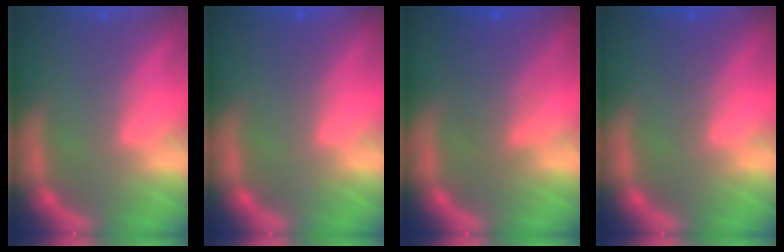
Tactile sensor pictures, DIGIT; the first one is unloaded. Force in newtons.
{"total": 0.9}
{"total": 4.6}
{"total": 1.5}